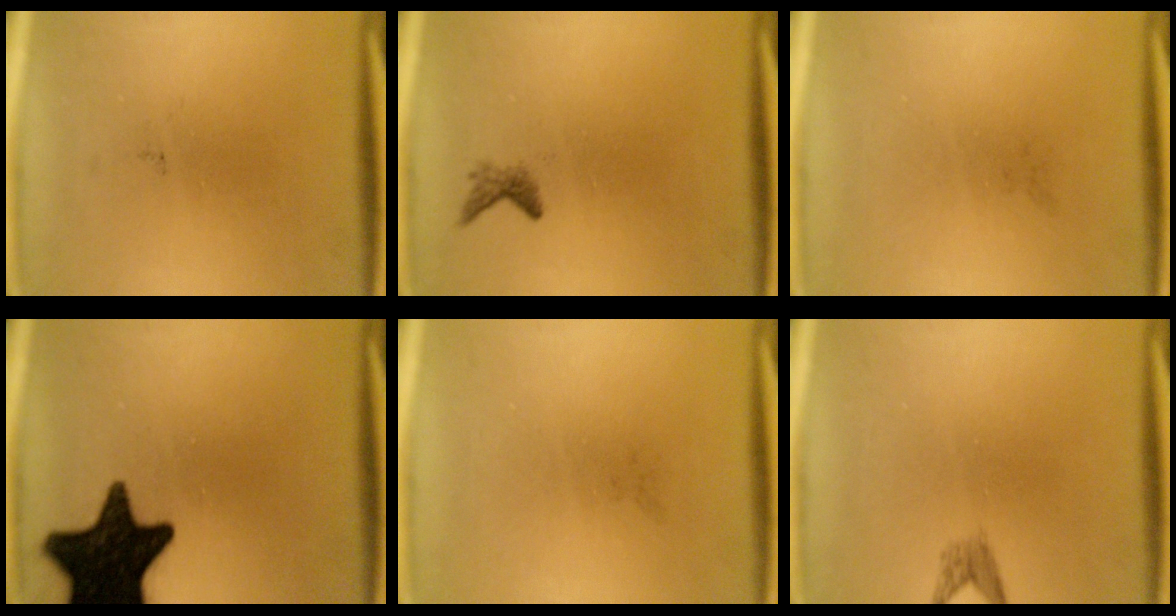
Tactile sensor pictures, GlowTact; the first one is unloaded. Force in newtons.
{"total": 1.1}
{"total": 0.0}
{"total": 17.3}
{"total": 0.0}
{"total": 1.4}